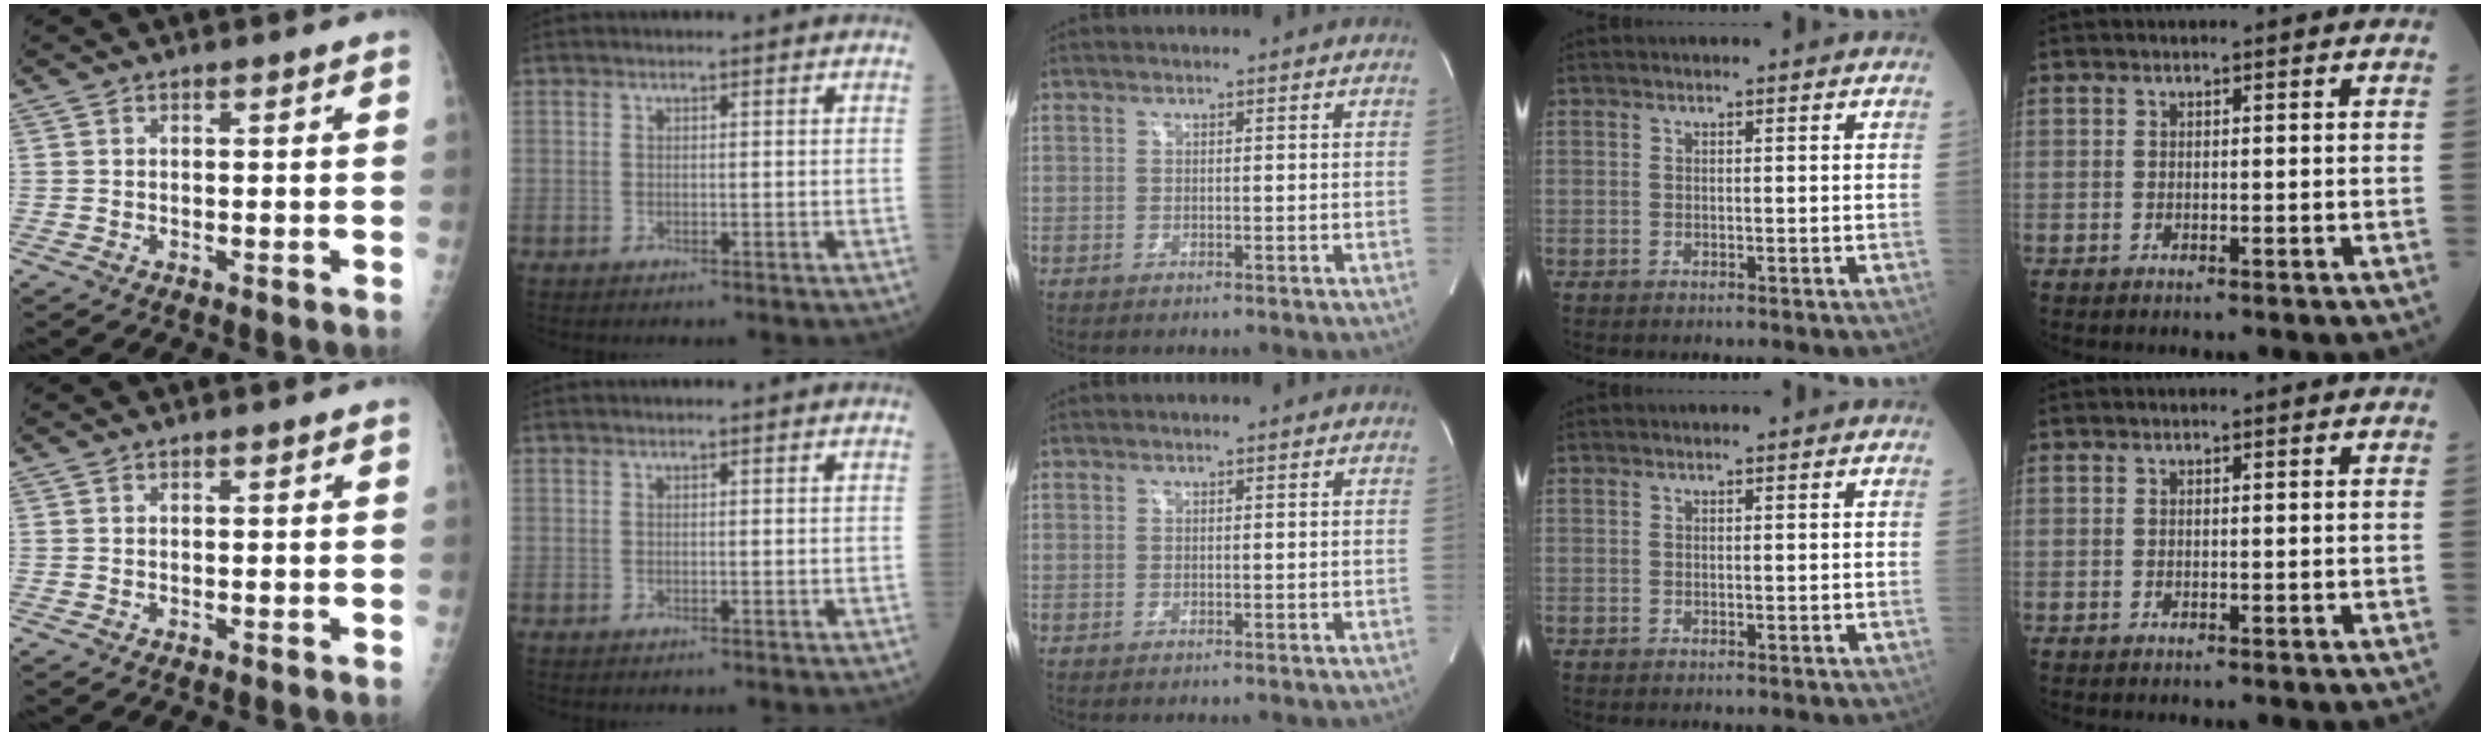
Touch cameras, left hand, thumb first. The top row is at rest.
{}